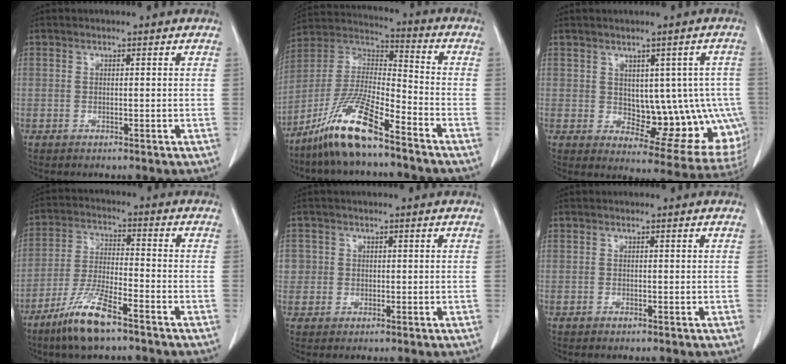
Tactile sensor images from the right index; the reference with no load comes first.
{"total": 13.7, "force": [-9.5, 1.6, 9.7], "torque": [-0.205, -0.008, -0.178]}
{"total": 12.8, "force": [-0.5, 6.9, 10.8], "torque": [-0.107, 0.012, 0.012]}
{"total": 9.7, "force": [-6.6, 1.4, 7.0], "torque": [-0.147, -0.021, -0.125]}
{"total": 2.2, "force": [0.2, 2.2, 0.0], "torque": [0.016, 0.005, 0.003]}
{"total": 0.0}